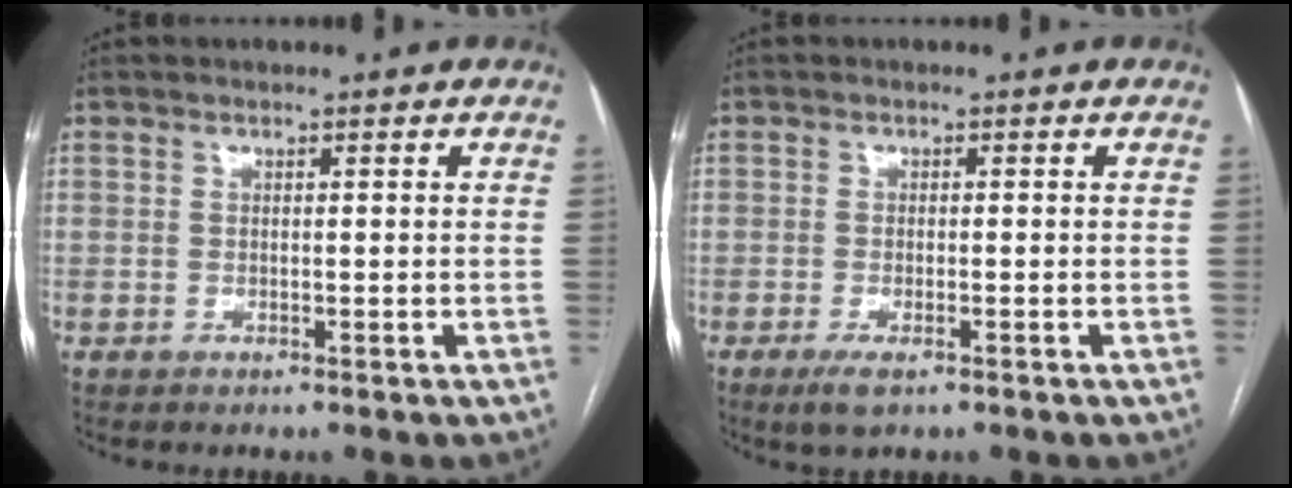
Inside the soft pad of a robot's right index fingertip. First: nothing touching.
{"total": 3.1, "force": [-1.9, 0.8, 2.3], "torque": [-0.047, -0.005, -0.030]}